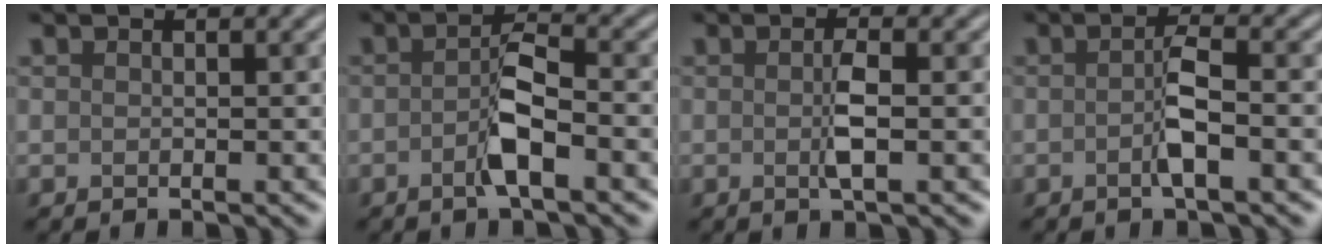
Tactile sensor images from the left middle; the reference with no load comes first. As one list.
[{"total": 3.4, "force": [-1.2, 0.7, 3.1], "torque": [-0.061, 0.006, -0.030]}, {"total": 2.0, "force": [0.0, 0.3, 2.0], "torque": [-0.038, -0.005, -0.004]}, {"total": 2.7, "force": [-0.5, 0.4, 2.6], "torque": [-0.049, 0.002, -0.016]}]